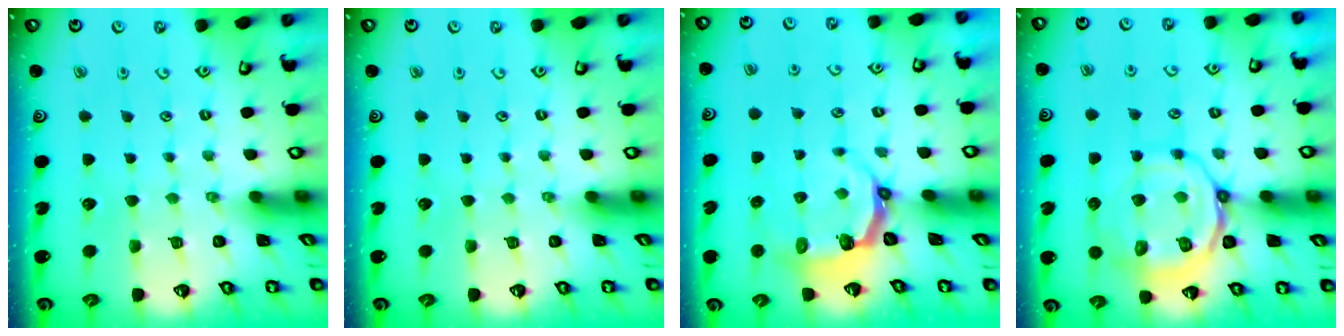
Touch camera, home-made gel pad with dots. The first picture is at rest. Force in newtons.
{"total": 0.0}
{"total": 4.1, "press": 3.0, "slide": 2.9}
{"total": 11.8, "press": 11.6, "slide": 2.2}